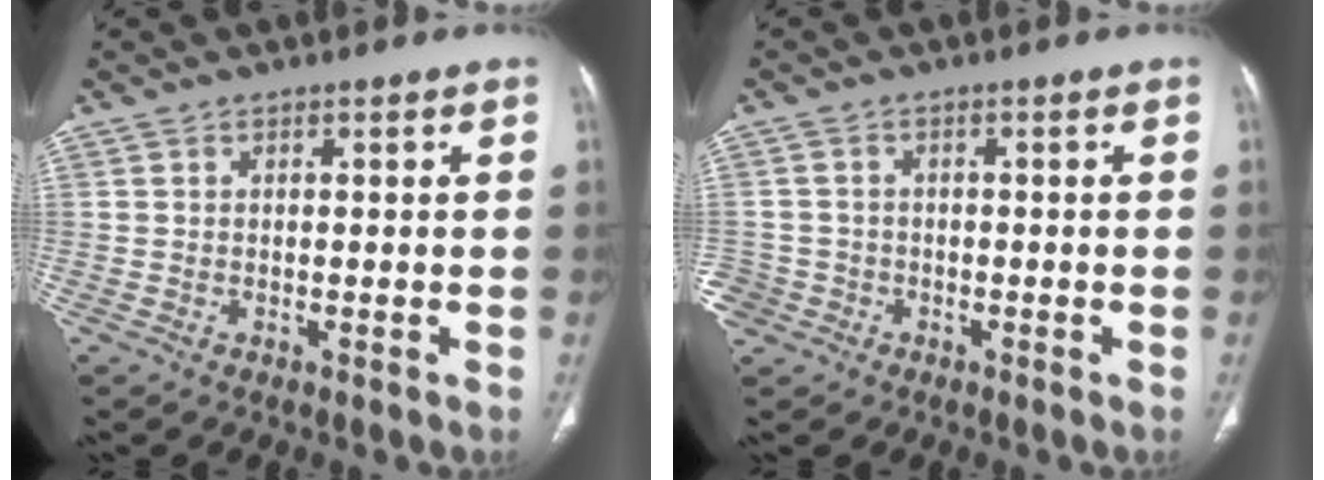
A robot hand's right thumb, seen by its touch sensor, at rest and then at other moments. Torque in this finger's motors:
{"motor_torque": [0.07, 0.04, -0.10, 0.04, 0.01]}